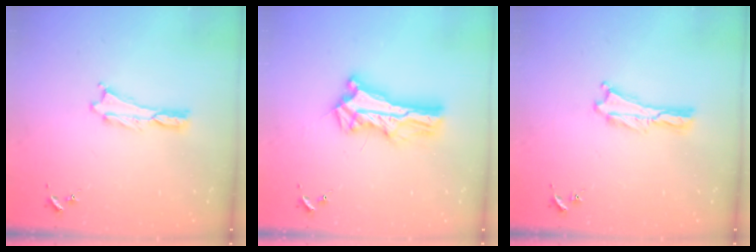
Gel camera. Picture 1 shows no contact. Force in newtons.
{"total": 9.3, "press": 9.3, "slide": 0.7}
{"total": 0.0}